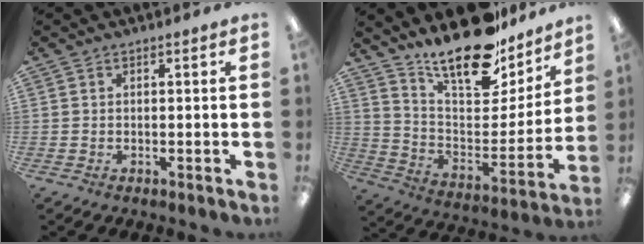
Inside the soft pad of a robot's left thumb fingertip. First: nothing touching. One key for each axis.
{"total": 20.1, "fx": 17.0, "fy": 6.6, "fz": 8.5, "tx": -0.139, "ty": -0.126, "tz": 0.295}